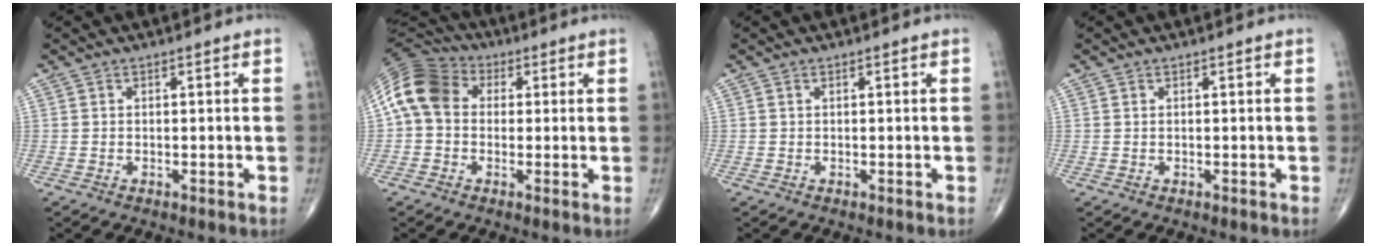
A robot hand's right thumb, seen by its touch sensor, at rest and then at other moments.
{"total": 11.7, "force": [1.5, 9.1, 7.3], "torque": [-0.130, 0.032, 0.014]}
{"total": 0.0}
{"total": 0.0}